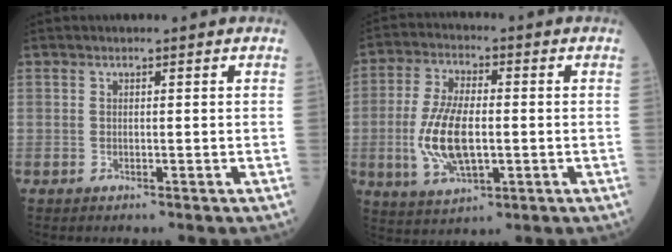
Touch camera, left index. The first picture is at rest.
{"total": 10.7, "force": [-1.5, 4.3, 9.7], "torque": [-0.209, -0.002, -0.022]}